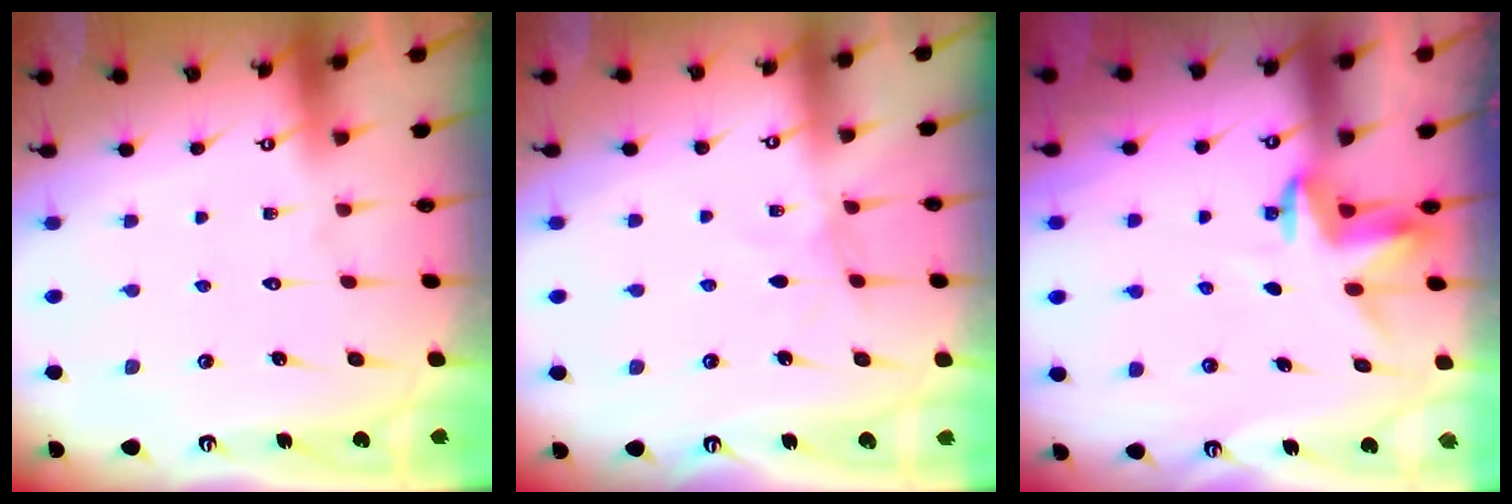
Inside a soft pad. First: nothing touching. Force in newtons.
{"total": 3.0, "press": 2.9, "slide": 0.4}
{"total": 4.0, "press": 3.9, "slide": 0.3}